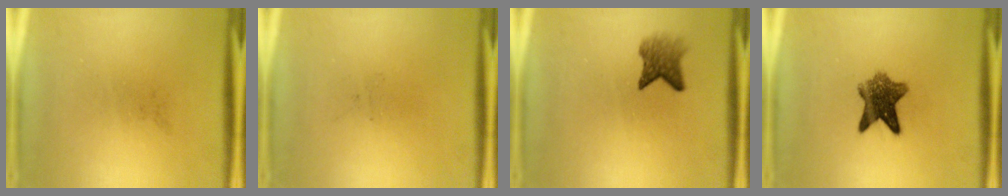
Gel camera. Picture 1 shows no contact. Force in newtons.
{"total": 0.0}
{"total": 3.7}
{"total": 7.4}